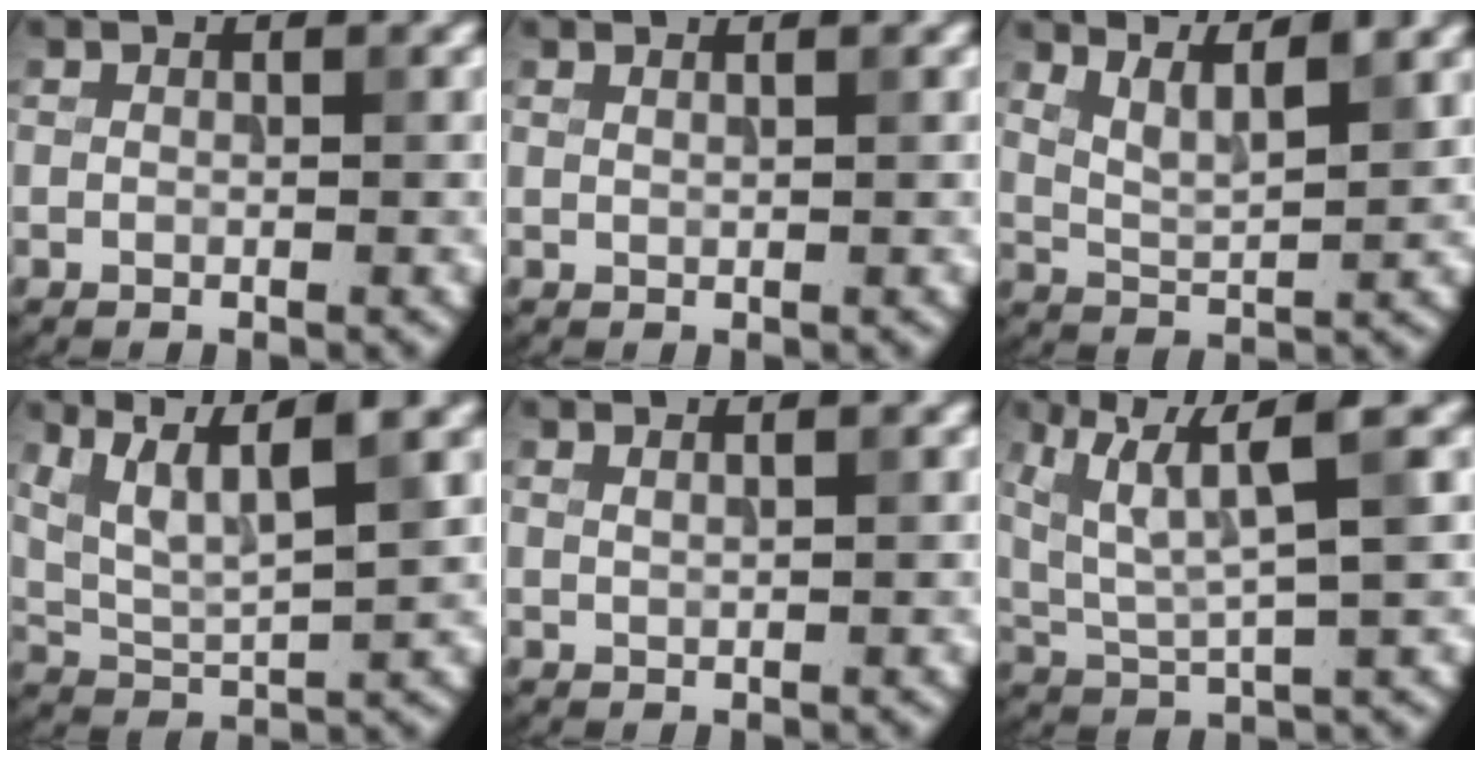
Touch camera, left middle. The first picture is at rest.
{"total": 1.0, "force": [0.8, 0.4, 0.6], "torque": [-0.002, -0.002, 0.002]}
{"total": 3.8, "force": [2.8, 0.9, 2.4], "torque": [-0.043, 0.003, 0.051]}
{"total": 6.4, "force": [3.7, 1.4, 5.0], "torque": [-0.094, 0.004, 0.074]}
{"total": 1.5, "force": [1.1, 0.6, 0.9], "torque": [-0.002, -0.001, 0.002]}
{"total": 6.9, "force": [2.8, 1.6, 6.1], "torque": [-0.120, 0.001, 0.059]}